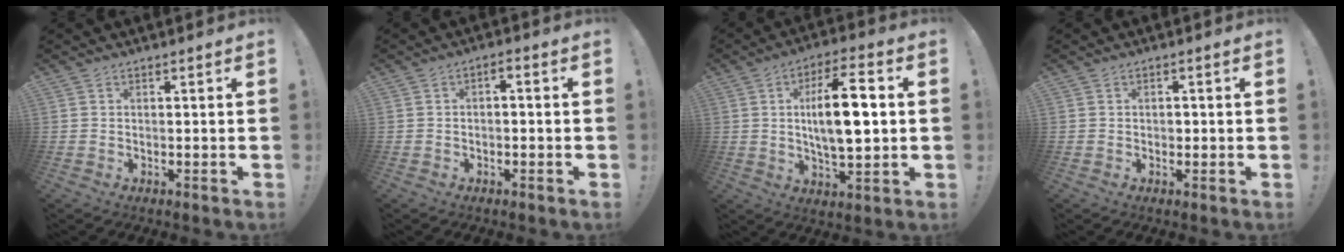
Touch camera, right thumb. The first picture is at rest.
{"total": 2.1, "force": [-1.5, 0.8, 1.2], "torque": [-0.022, 0.010, -0.027]}
{"total": 15.2, "force": [1.2, 5.4, 14.2], "torque": [-0.244, 0.001, 0.010]}
{"total": 1.2, "force": [-0.5, 1.0, 0.5], "torque": [-0.004, 0.002, -0.011]}